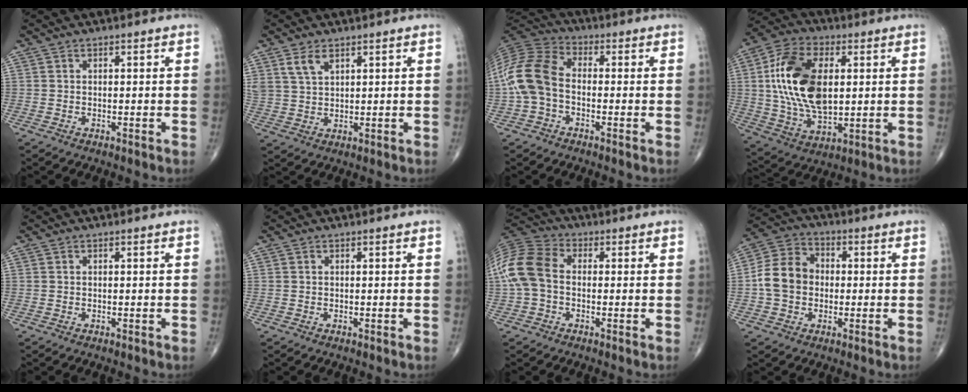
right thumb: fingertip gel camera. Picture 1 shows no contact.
{"total": 4.4, "force": [2.7, 2.3, 2.6], "torque": [-0.049, -0.010, 0.060]}
{"total": 12.6, "force": [-1.7, 8.2, 9.3], "torque": [-0.201, 0.034, -0.045]}
{"total": 19.0, "force": [2.6, 10.9, 15.4], "torque": [-0.286, -0.003, 0.051]}
{"total": 0.0}
{"total": 0.0}
{"total": 11.8, "force": [-0.4, 8.1, 8.5], "torque": [-0.188, 0.030, -0.019]}
{"total": 9.9, "force": [-0.7, 8.0, 5.8], "torque": [-0.096, 0.031, -0.023]}